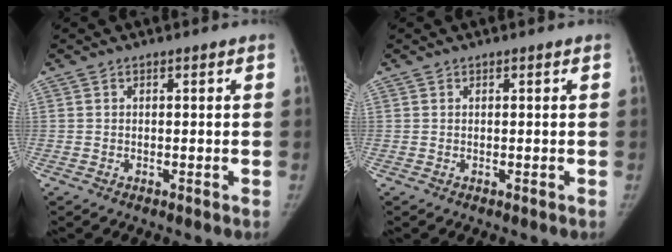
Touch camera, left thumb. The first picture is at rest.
{"total": 0.0}